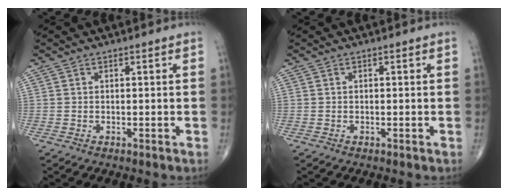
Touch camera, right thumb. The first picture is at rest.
{"total": 0.0}